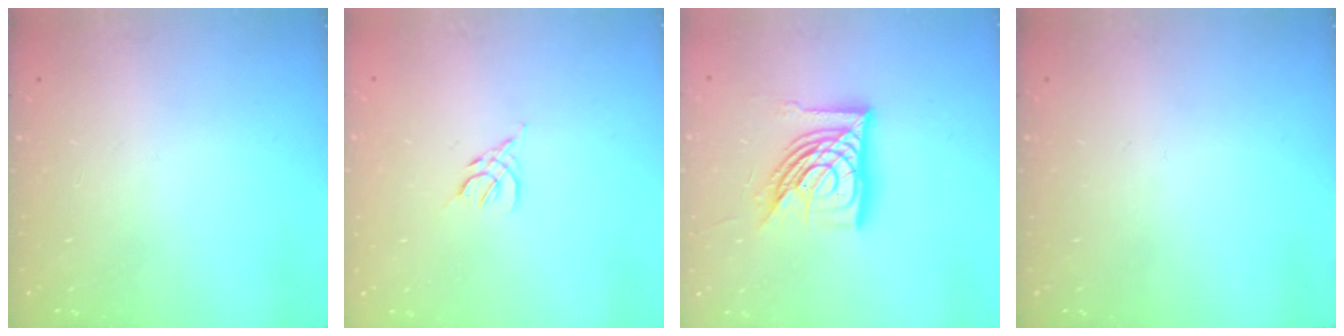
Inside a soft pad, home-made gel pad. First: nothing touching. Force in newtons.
{"total": 2.5, "press": 2.4, "slide": 0.7}
{"total": 16.7, "press": 16.6, "slide": 1.9}
{"total": 0.0}